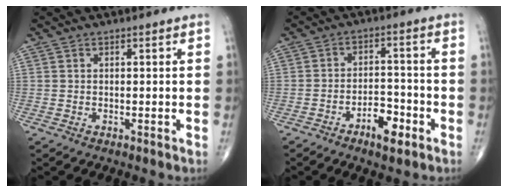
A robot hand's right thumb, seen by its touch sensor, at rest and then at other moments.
{"total": 6.2, "force": [-3.5, 2.7, 4.3], "torque": [-0.053, 0.028, -0.057]}